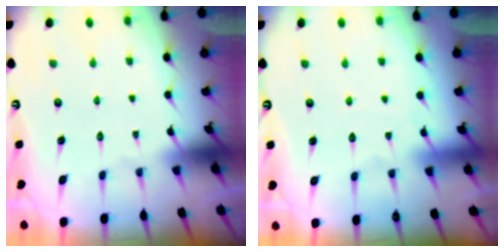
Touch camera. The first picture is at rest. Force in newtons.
{"total": 2.7, "press": 2.7, "slide": 0.1}